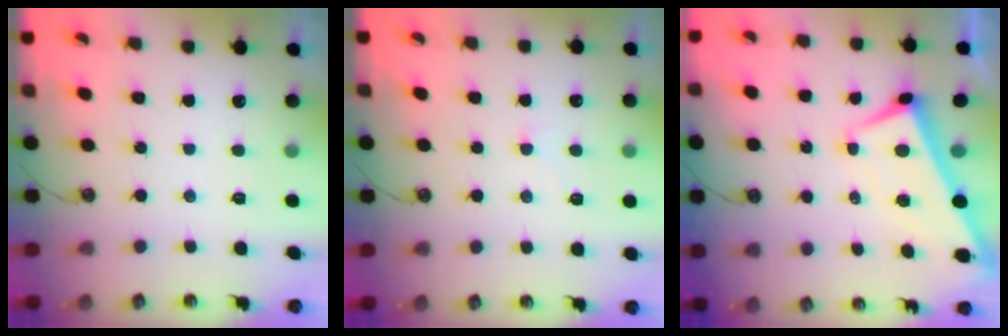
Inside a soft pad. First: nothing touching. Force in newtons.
{"total": 0.0}
{"total": 4.1, "press": 4.0, "slide": 0.7}